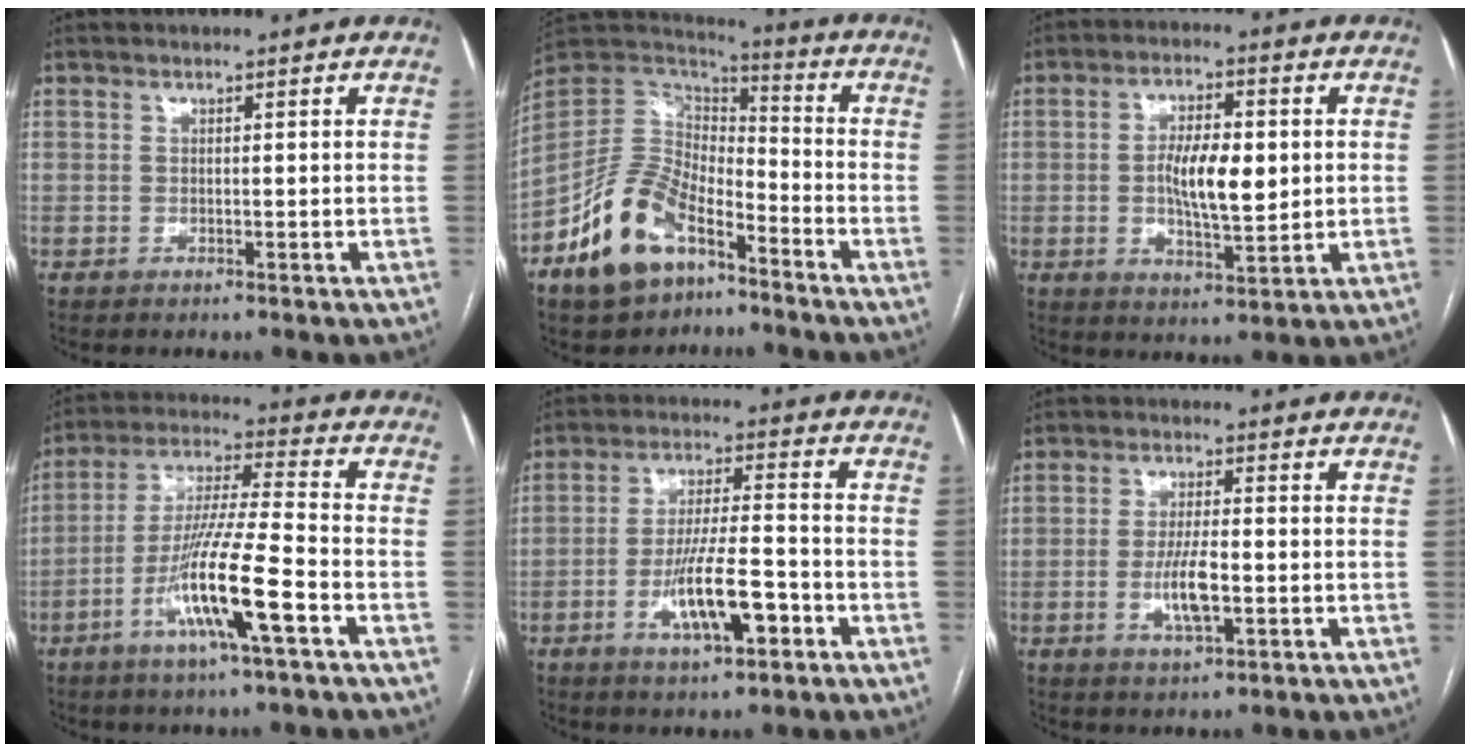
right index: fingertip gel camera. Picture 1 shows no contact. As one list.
[{"total": 14.2, "force": [-8.7, 7.2, 8.6], "torque": [-0.175, 0.016, -0.164]}, {"total": 9.1, "force": [0.2, 3.1, 8.5], "torque": [-0.155, 0.004, 0.005]}, {"total": 13.9, "force": [-5.7, 0.0, 12.6], "torque": [-0.248, -0.007, -0.107]}, {"total": 10.3, "force": [-4.1, 2.2, 9.1], "torque": [-0.171, 0.001, -0.067]}, {"total": 6.1, "force": [-1.4, 1.5, 5.7], "torque": [-0.115, -0.003, -0.023]}]